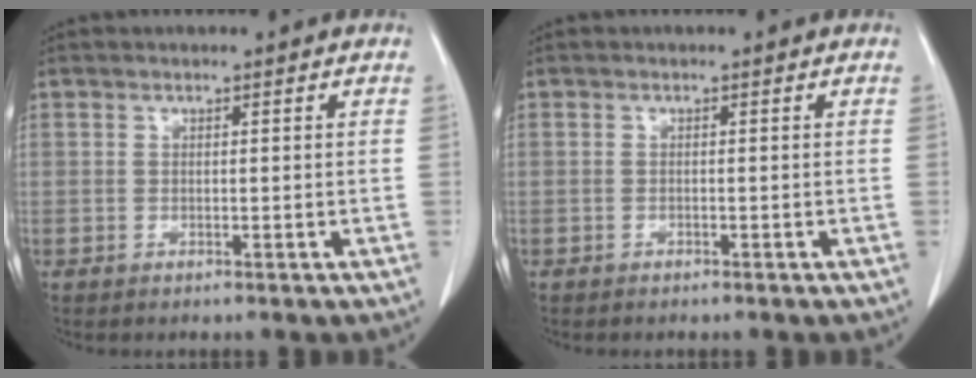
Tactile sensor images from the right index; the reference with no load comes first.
{"total": 0.0}